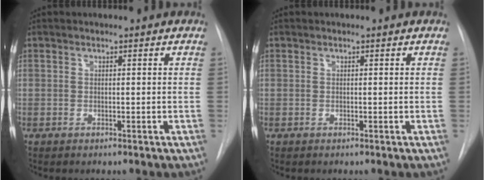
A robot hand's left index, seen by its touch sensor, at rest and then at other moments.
{"total": 0.0}